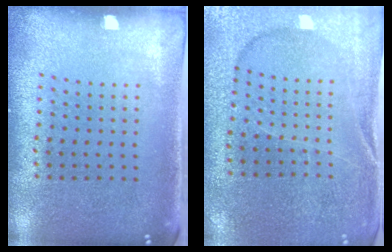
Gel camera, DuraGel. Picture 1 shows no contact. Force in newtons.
{"total": 1.5, "press": 1.5, "slide": 0.2}